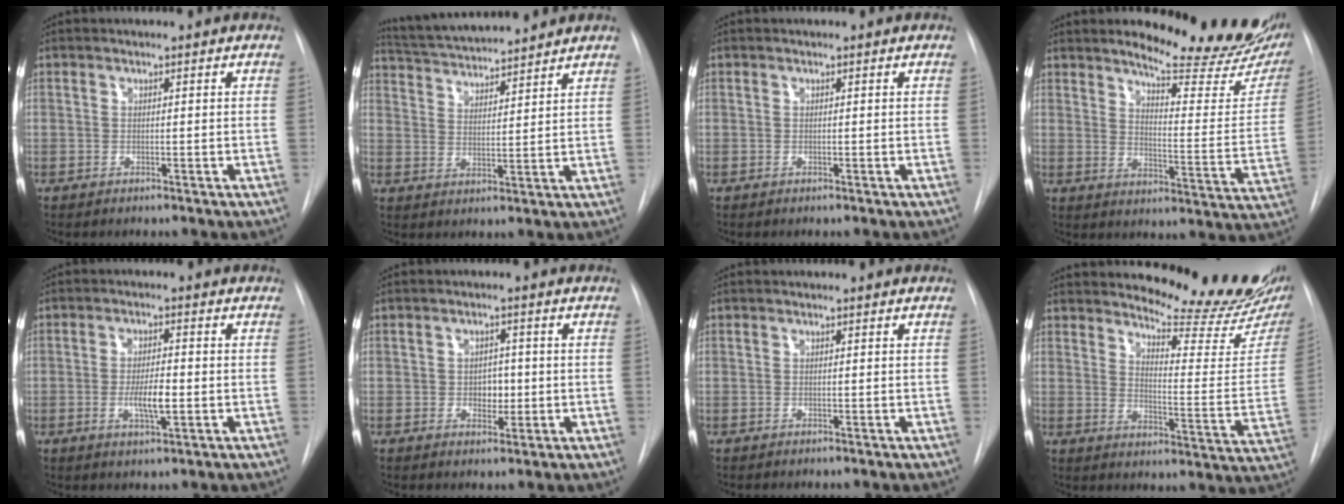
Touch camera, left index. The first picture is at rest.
{"total": 12.3, "force": [11.6, 0.7, 4.3], "torque": [-0.082, 0.020, 0.192]}
{"total": 0.0}
{"total": 19.1, "force": [16.5, 3.2, 9.1], "torque": [-0.116, -0.083, 0.200]}
{"total": 4.9, "force": [-1.0, 1.2, 4.7], "torque": [-0.086, -0.004, -0.014]}
{"total": 3.1, "force": [-0.2, 2.2, 2.1], "torque": [-0.023, 0.002, 0.001]}
{"total": 0.0}
{"total": 17.8, "force": [16.4, 1.2, 6.8], "torque": [-0.093, -0.106, 0.203]}